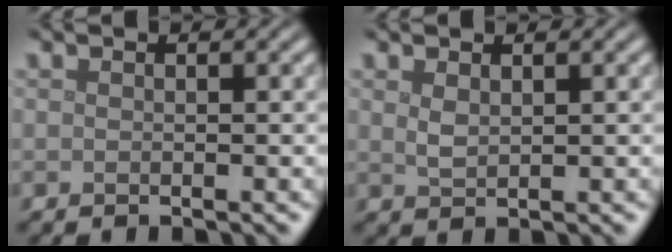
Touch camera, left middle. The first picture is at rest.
{"total": 1.3, "force": [0.7, 0.7, 0.9], "torque": [-0.022, -0.002, 0.019]}